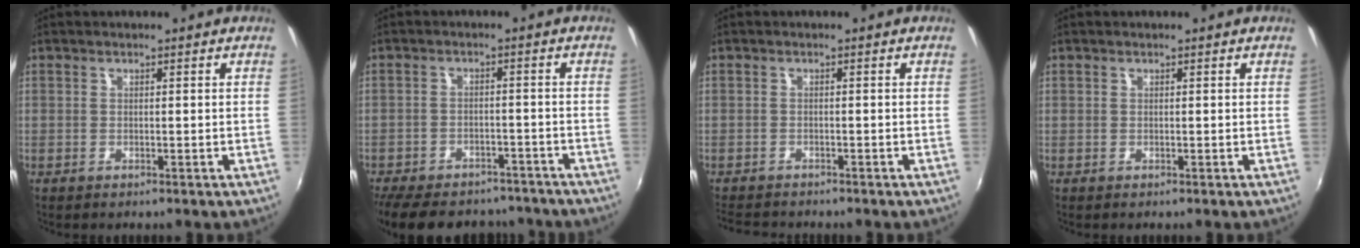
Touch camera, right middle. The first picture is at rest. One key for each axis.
{"total": 18.8, "fx": -15.5, "fy": 7.7, "fz": 7.5, "tx": -0.173, "ty": 0.003, "tz": -0.209}
{"total": 4.7, "fx": -4.4, "fy": 0.7, "fz": 1.4, "tx": -0.039, "ty": -0.016, "tz": -0.073}
{"total": 0.0}